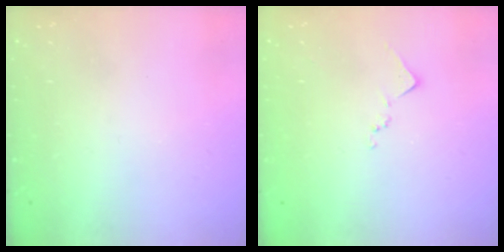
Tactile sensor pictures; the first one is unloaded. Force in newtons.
{"total": 7.7, "press": 7.7, "slide": 0.6}